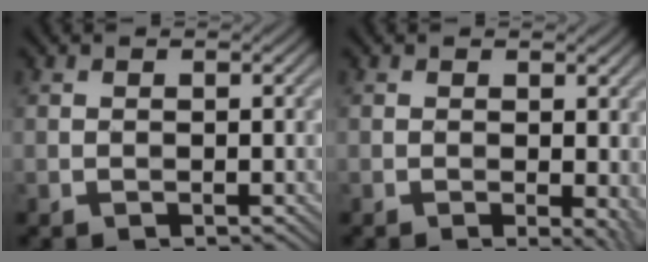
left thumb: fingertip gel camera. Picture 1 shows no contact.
{"total": 2.7, "force": [-0.2, 0.8, 2.5], "torque": [-0.032, -0.003, -0.004]}